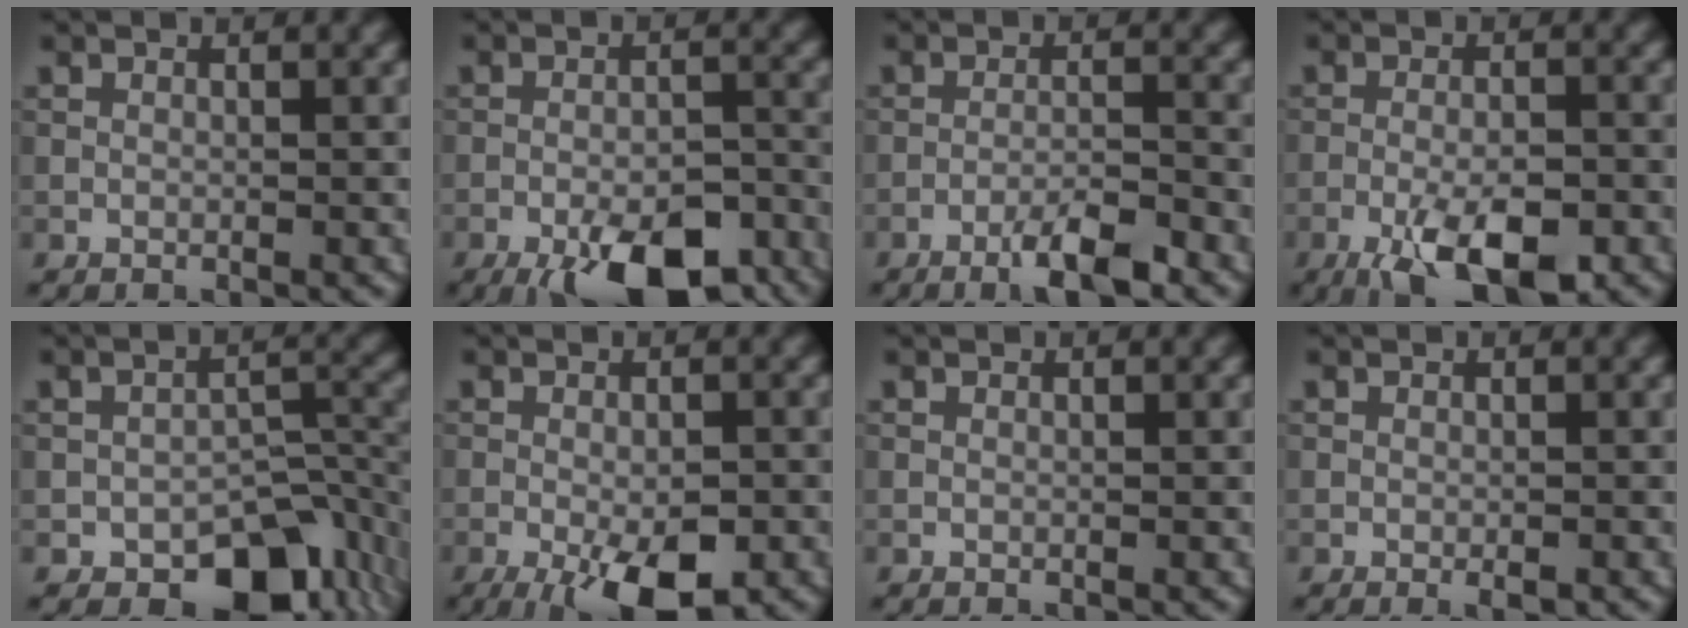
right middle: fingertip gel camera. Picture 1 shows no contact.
{"total": 10.3, "force": [-6.5, 3.7, 7.1], "torque": [-0.104, -0.010, -0.099]}
{"total": 4.3, "force": [-2.9, 0.6, 3.1], "torque": [-0.056, 0.004, -0.052]}
{"total": 7.9, "force": [-4.3, 2.8, 6.0], "torque": [-0.104, -0.007, -0.071]}
{"total": 8.8, "force": [-4.9, 5.1, 5.3], "torque": [-0.051, -0.017, -0.071]}
{"total": 7.5, "force": [-3.7, 2.6, 5.9], "torque": [-0.093, -0.011, -0.052]}
{"total": 0.0}
{"total": 1.1, "force": [-0.5, 0.3, 0.9], "torque": [-0.012, -0.004, -0.006]}